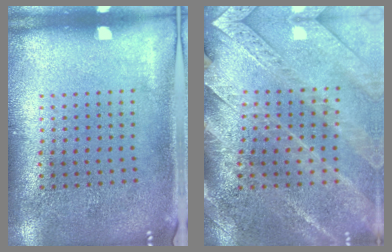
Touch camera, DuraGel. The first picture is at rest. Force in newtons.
{"total": 3.0, "press": 3.0, "slide": 0.4}